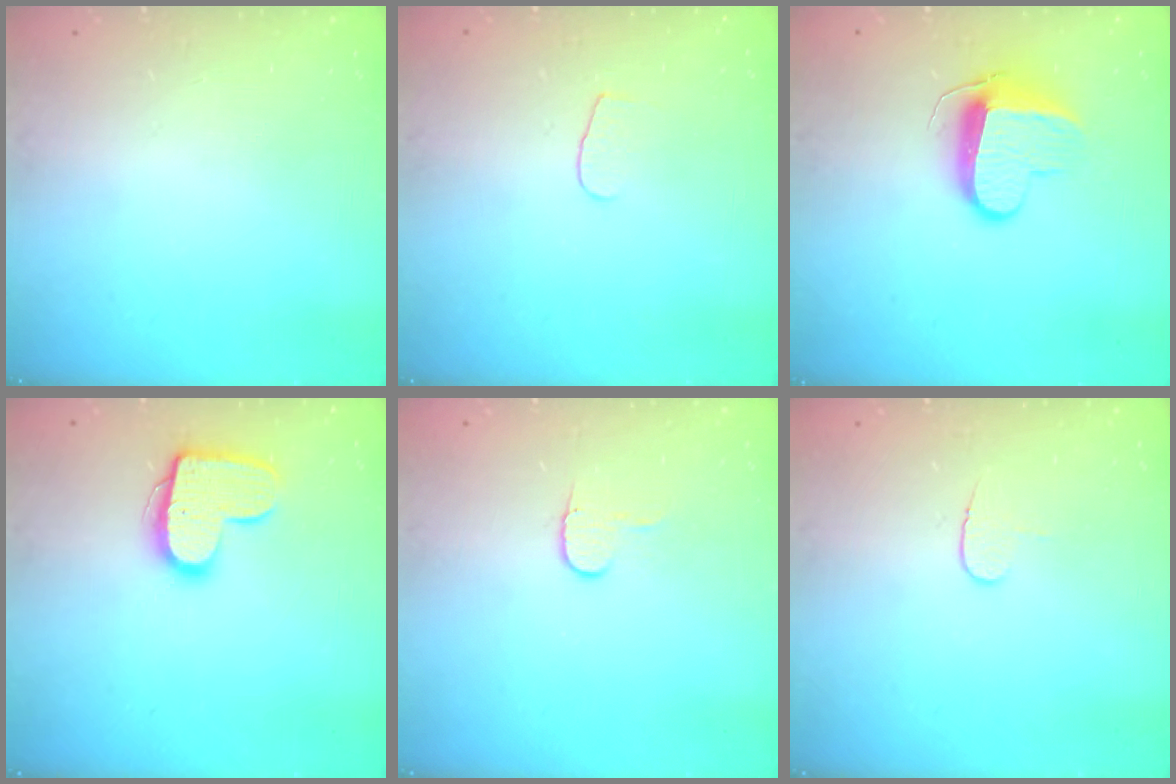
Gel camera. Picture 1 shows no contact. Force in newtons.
{"total": 4.2, "press": 4.2, "slide": 0.4}
{"total": 9.8, "press": 9.8, "slide": 0.1}
{"total": 12.8, "press": 12.8, "slide": 0.6}
{"total": 5.5, "press": 5.4, "slide": 0.5}
{"total": 3.8, "press": 3.8, "slide": 0.4}